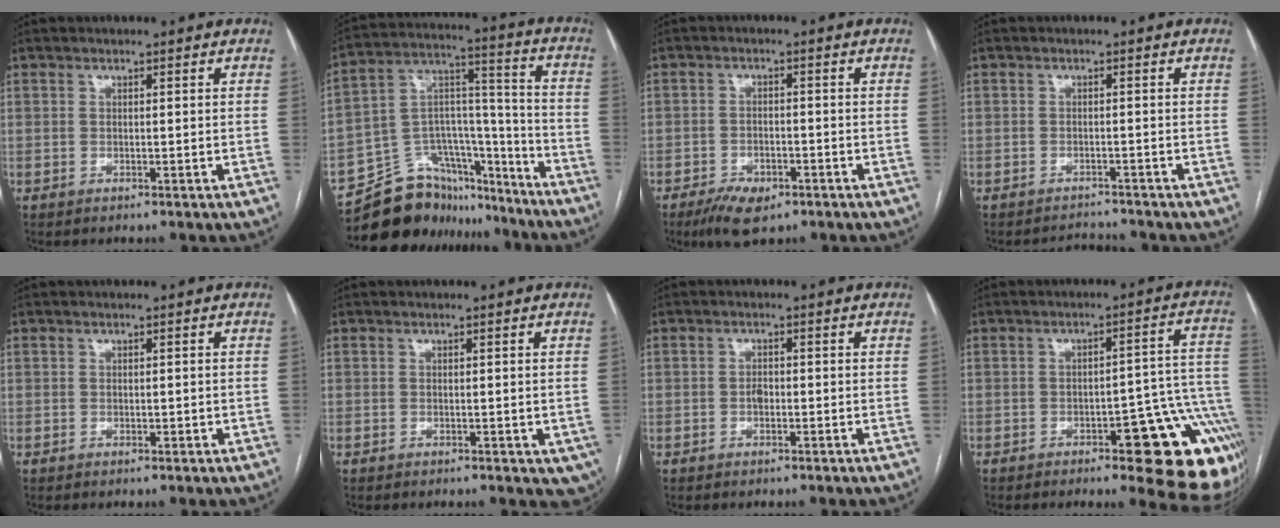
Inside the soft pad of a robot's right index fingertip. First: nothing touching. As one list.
[{"total": 19.8, "force": [-17.0, 8.7, 5.6], "torque": [-0.106, 0.053, -0.266]}, {"total": 5.7, "force": [-3.7, 2.5, 3.6], "torque": [-0.067, -0.007, -0.056]}, {"total": 2.8, "force": [-2.8, 0.1, -0.4], "torque": [0.005, -0.007, -0.038]}, {"total": 0.7, "force": [0.0, 0.5, 0.5], "torque": [-0.007, 0.000, 0.002]}, {"total": 3.2, "force": [-0.4, 1.9, 2.5], "torque": [-0.015, -0.002, -0.004]}, {"total": 1.3, "force": [-0.3, 0.8, 1.0], "torque": [-0.016, 0.004, -0.007]}, {"total": 17.0, "force": [-8.0, 4.6, 14.4], "torque": [-0.068, 0.036, -0.092]}]